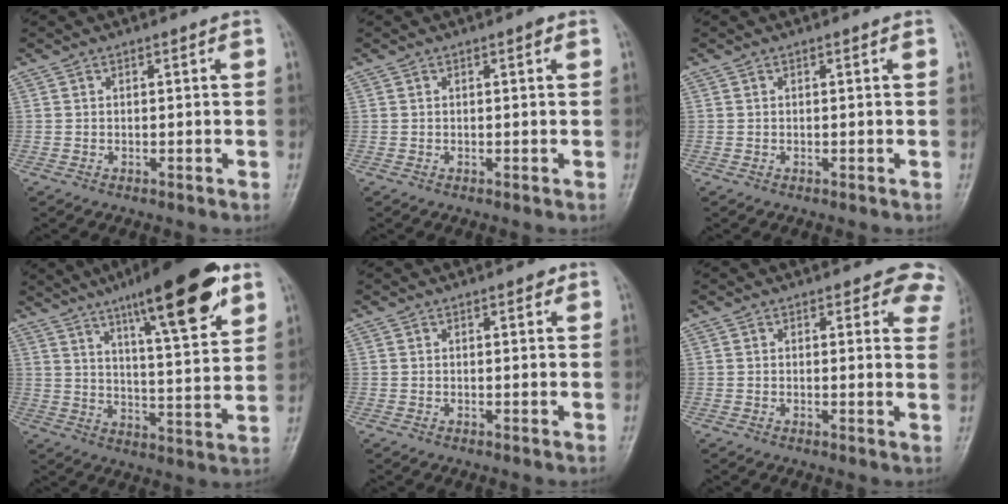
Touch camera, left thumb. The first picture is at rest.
{"total": 0.9, "force": [0.4, 0.3, 0.7], "torque": [-0.010, 0.001, 0.002]}
{"total": 0.0}
{"total": 20.1, "force": [11.7, 4.5, 15.8], "torque": [-0.211, -0.044, 0.181]}
{"total": 1.5, "force": [0.9, 0.7, 1.0], "torque": [-0.007, -0.001, 0.008]}
{"total": 6.8, "force": [5.4, 3.3, 2.4], "torque": [0.021, -0.020, 0.035]}